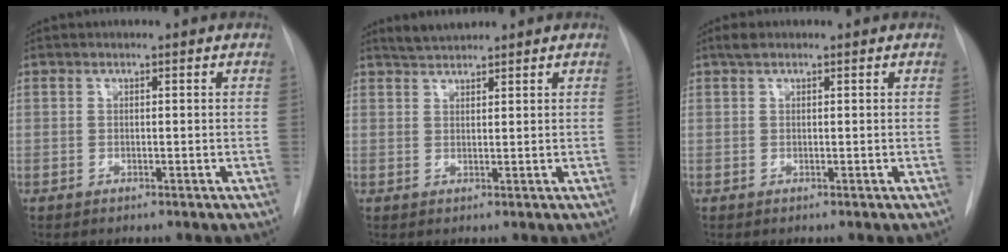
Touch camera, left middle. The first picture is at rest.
{"total": 2.4, "force": [2.4, 0.2, 0.4], "torque": [-0.010, 0.007, 0.045]}
{"total": 1.3, "force": [0.9, 0.6, 0.7], "torque": [-0.014, 0.015, 0.017]}